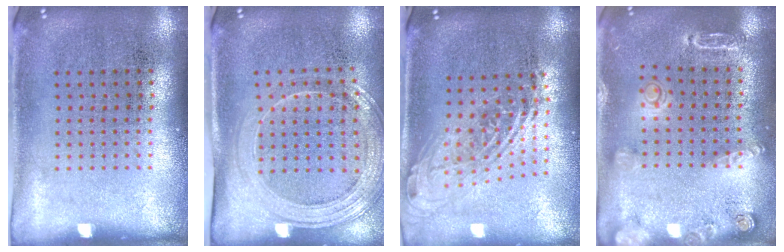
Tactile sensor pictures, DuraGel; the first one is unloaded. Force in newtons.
{"total": 1.9, "press": 1.7, "slide": 0.8}
{"total": 1.9, "press": 1.5, "slide": 1.3}
{"total": 1.8, "press": 1.8, "slide": 0.1}